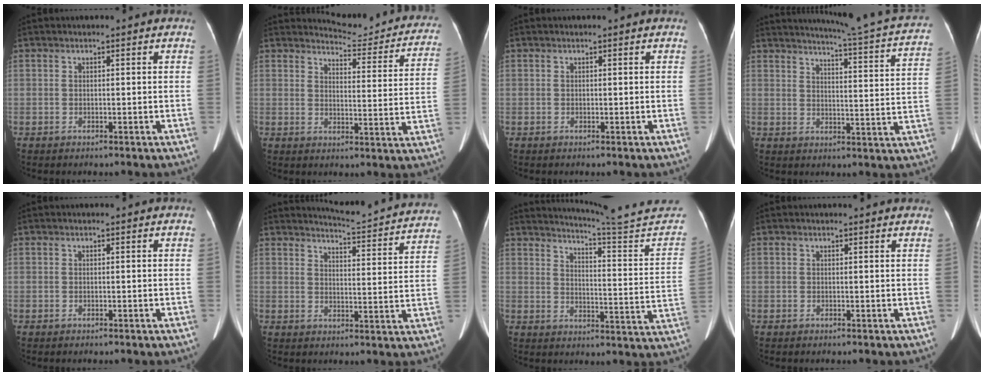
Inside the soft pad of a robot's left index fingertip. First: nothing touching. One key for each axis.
{"total": 13.5, "fx": 13.1, "fy": 2.1, "fz": 2.3, "tx": -0.011, "ty": -0.052, "tz": 0.135}
{"total": 0.0}
{"total": 19.6, "fx": 18.2, "fy": -0.3, "fz": 7.1, "tx": -0.105, "ty": -0.067, "tz": 0.209}
{"total": 0.0}
{"total": 16.0, "fx": 15.6, "fy": 0.4, "fz": 3.7, "tx": -0.051, "ty": -0.063, "tz": 0.174}
{"total": 22.2, "fx": 21.0, "fy": -1.6, "fz": 6.8, "tx": -0.104, "ty": -0.120, "tz": 0.252}
{"total": 2.5, "fx": 2.4, "fy": 0.3, "fz": 0.7, "tx": -0.014, "ty": 0.007, "tz": 0.020}